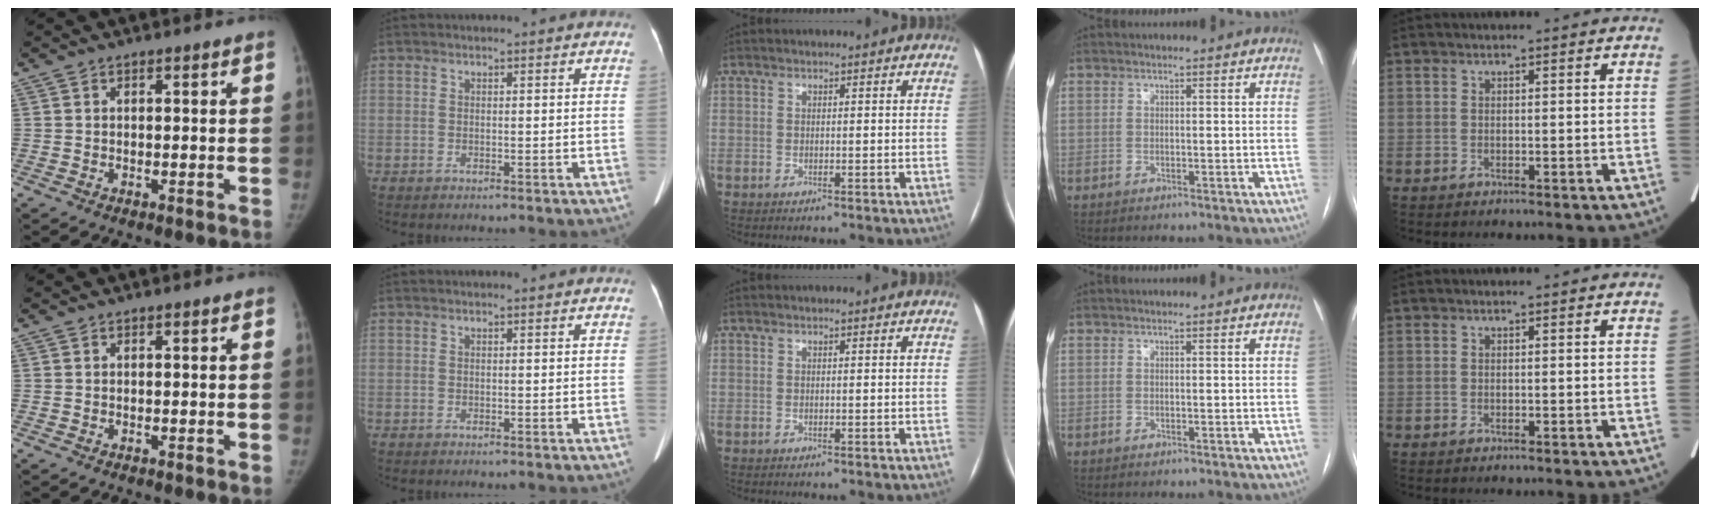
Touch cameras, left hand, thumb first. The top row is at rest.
{}